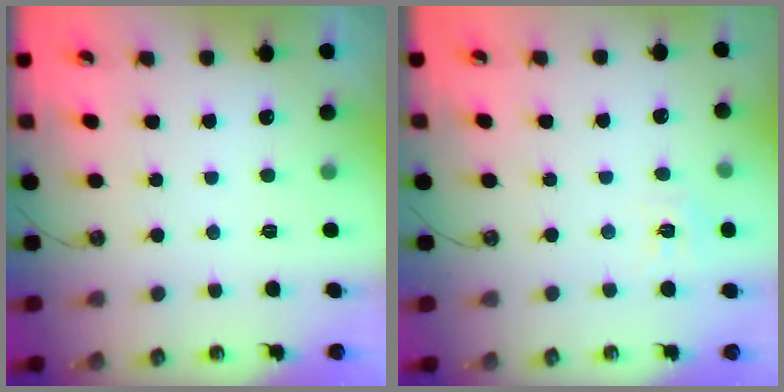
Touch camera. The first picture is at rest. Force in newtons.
{"total": 6.7, "press": 6.7, "slide": 0.7}